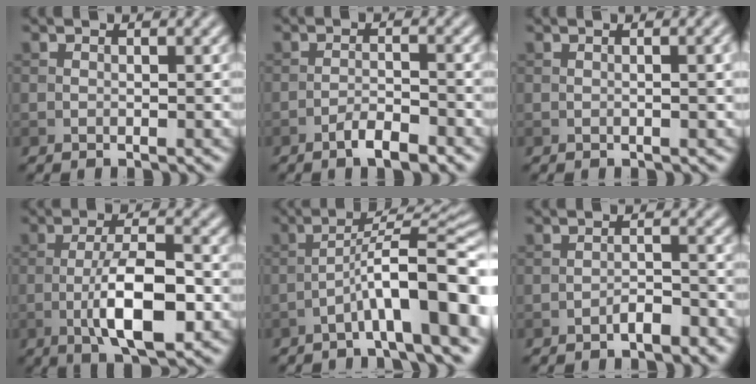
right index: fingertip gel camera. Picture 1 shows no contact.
{"total": 2.9, "force": [-2.0, 0.7, 1.9], "torque": [-0.033, 0.006, -0.039]}
{"total": 2.6, "force": [0.1, 0.8, 2.5], "torque": [-0.024, 0.003, 0.000]}
{"total": 7.6, "force": [-2.3, 2.4, 6.9], "torque": [-0.120, 0.004, -0.041]}
{"total": 10.1, "force": [-3.8, 2.0, 9.2], "torque": [-0.130, 0.027, -0.061]}
{"total": 2.0, "force": [-1.5, 0.5, 1.1], "torque": [-0.016, 0.008, -0.027]}